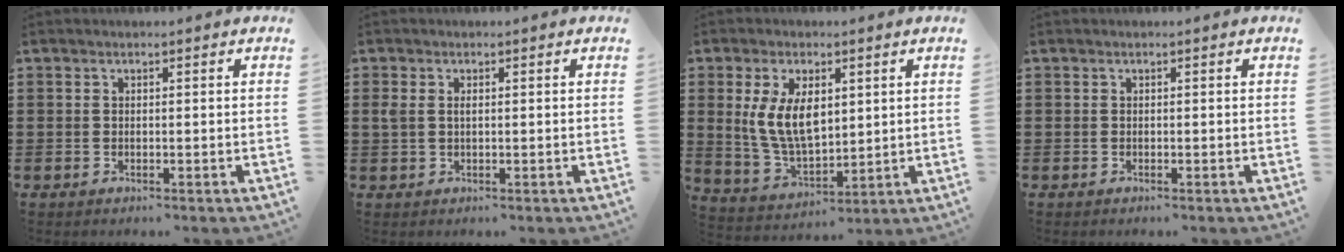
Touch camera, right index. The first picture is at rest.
{"total": 1.6, "force": [0.3, 0.8, 1.3], "torque": [-0.035, 0.003, 0.002]}
{"total": 9.1, "force": [2.1, 5.1, 7.3], "torque": [-0.162, 0.010, 0.037]}
{"total": 0.0}